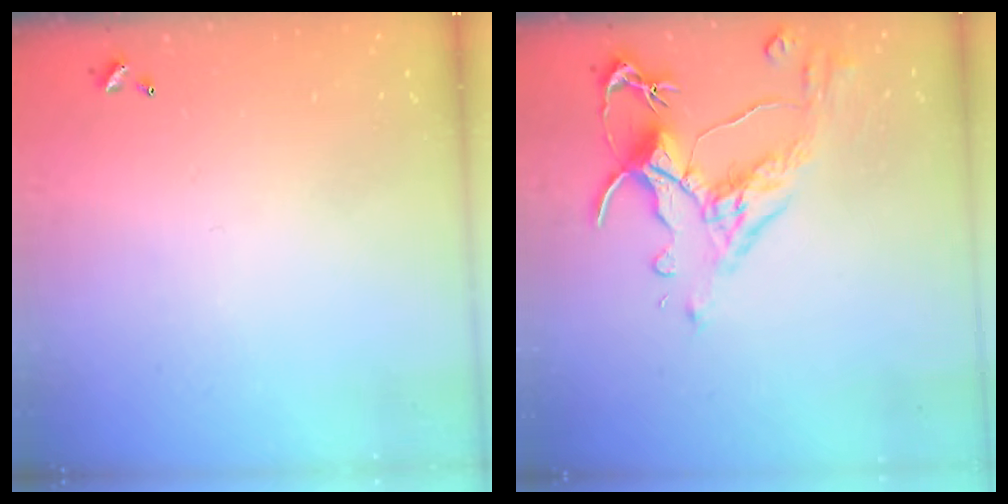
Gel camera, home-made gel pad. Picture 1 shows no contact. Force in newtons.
{"total": 3.2, "press": 2.9, "slide": 1.4}